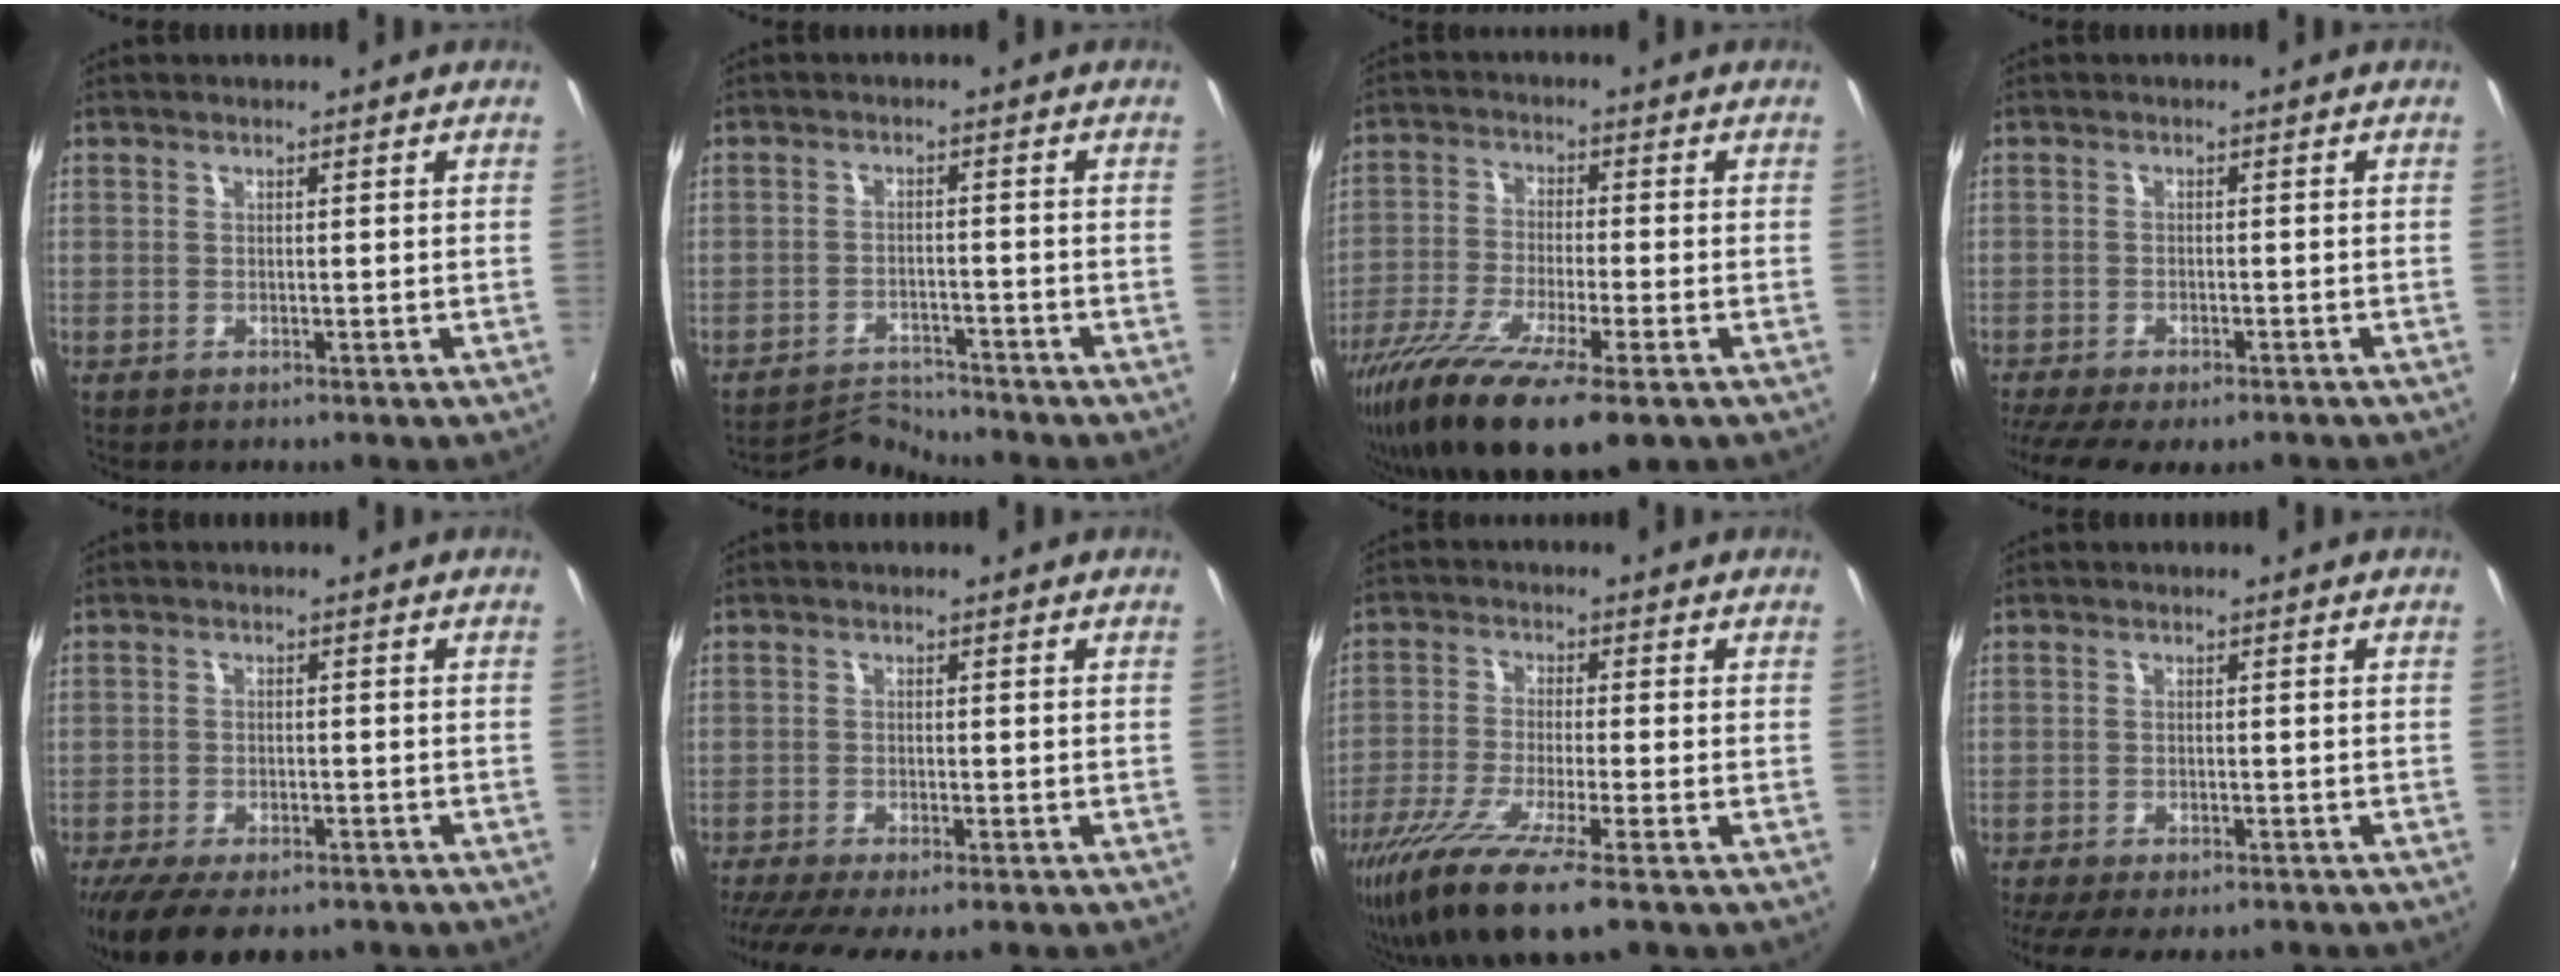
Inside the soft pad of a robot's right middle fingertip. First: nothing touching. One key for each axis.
{"total": 4.5, "fx": -4.4, "fy": -0.4, "fz": -1.0, "tx": 0.000, "ty": 0.013, "tz": -0.078}
{"total": 16.5, "fx": -10.5, "fy": 3.2, "fz": 12.3, "tx": -0.246, "ty": -0.059, "tz": -0.189}
{"total": 9.0, "fx": -7.2, "fy": 2.3, "fz": 4.9, "tx": -0.114, "ty": -0.041, "tz": -0.115}
{"total": 12.2, "fx": -9.1, "fy": 4.6, "fz": 6.8, "tx": -0.148, "ty": -0.037, "tz": -0.142}
{"total": 7.9, "fx": -6.4, "fy": 1.0, "fz": 4.4, "tx": -0.103, "ty": -0.037, "tz": -0.106}
{"total": 13.4, "fx": -8.7, "fy": 1.3, "fz": 10.1, "tx": -0.216, "ty": -0.049, "tz": -0.160}
{"total": 8.9, "fx": -7.2, "fy": 2.4, "fz": 4.7, "tx": -0.106, "ty": -0.038, "tz": -0.113}